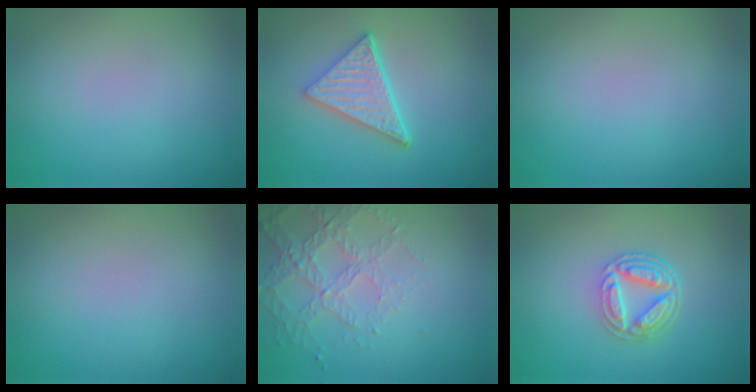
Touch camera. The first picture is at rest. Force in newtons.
{"total": 5.2, "press": 3.7, "slide": 3.6}
{"total": 0.0}
{"total": 0.0}
{"total": 4.3, "press": 3.2, "slide": 2.9}
{"total": 4.4, "press": 3.3, "slide": 2.9}